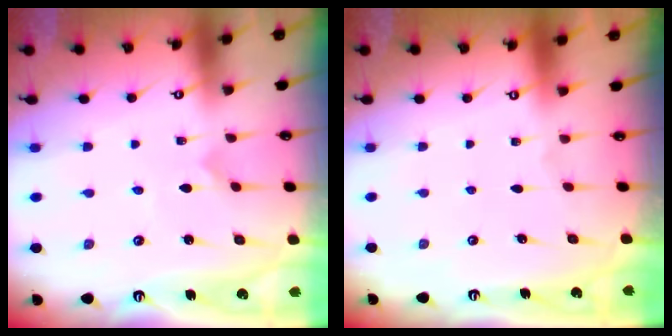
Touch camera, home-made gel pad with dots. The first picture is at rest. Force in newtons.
{"total": 0.0}